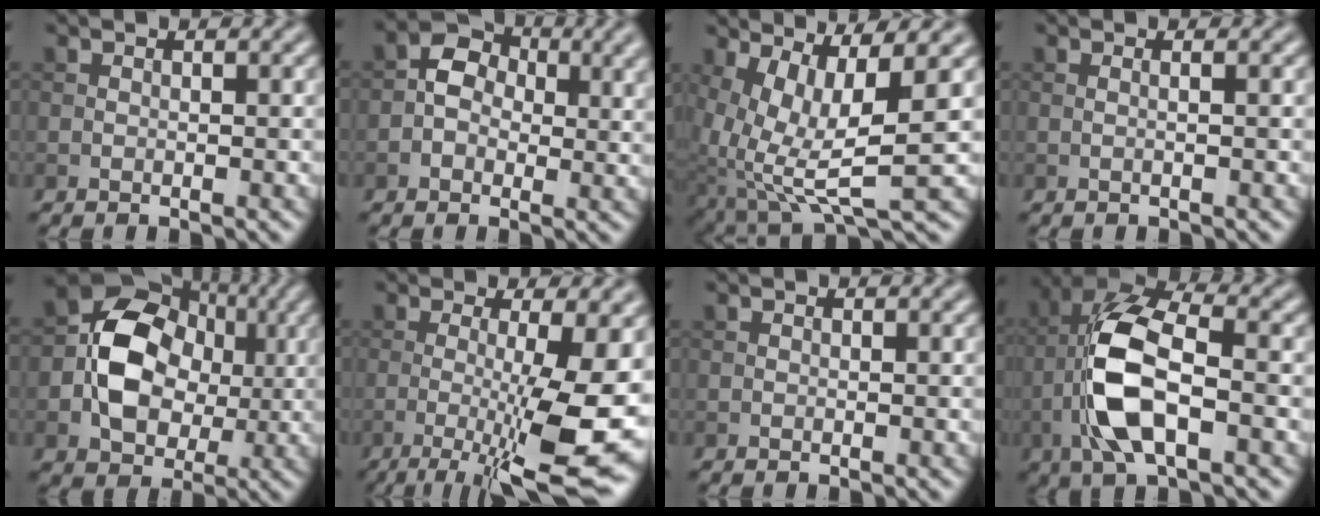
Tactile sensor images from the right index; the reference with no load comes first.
{"total": 4.5, "force": [0.1, 3.3, 3.0], "torque": [-0.038, 0.003, -0.007]}
{"total": 8.8, "force": [0.9, 3.7, 7.9], "torque": [-0.170, -0.025, 0.032]}
{"total": 1.1, "force": [0.2, 0.4, 1.0], "torque": [-0.010, -0.004, -0.007]}
{"total": 8.6, "force": [-0.5, 6.8, 5.3], "torque": [-0.080, 0.006, -0.014]}
{"total": 12.0, "force": [-2.6, 2.7, 11.5], "torque": [-0.168, -0.019, -0.033]}
{"total": 0.0}
{"total": 8.9, "force": [-2.2, 3.8, 7.7], "torque": [-0.168, 0.011, -0.044]}